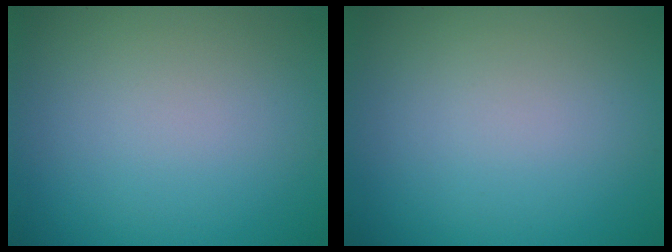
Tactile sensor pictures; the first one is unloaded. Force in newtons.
{"total": 0.0}